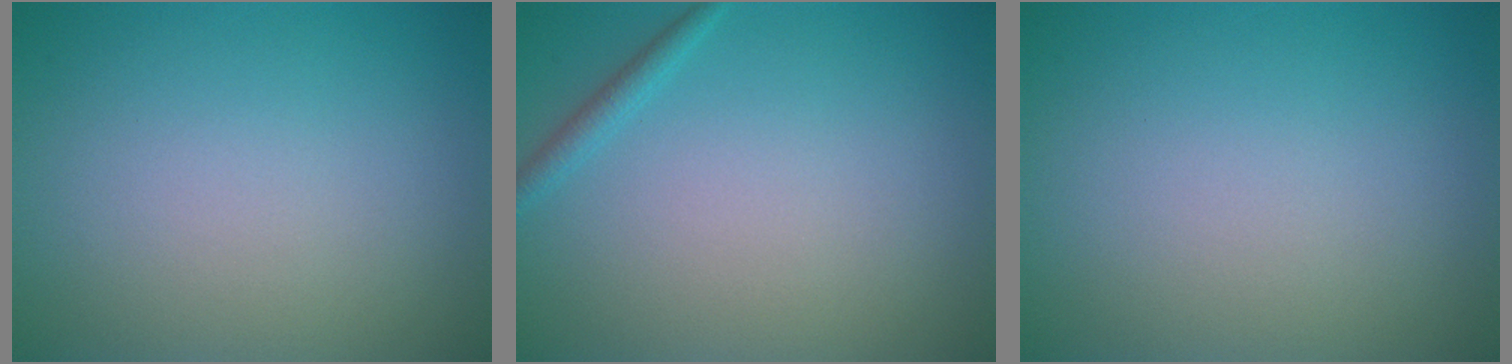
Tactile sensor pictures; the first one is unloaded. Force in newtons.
{"total": 1.1, "press": 1.1, "slide": 0.1}
{"total": 0.0}